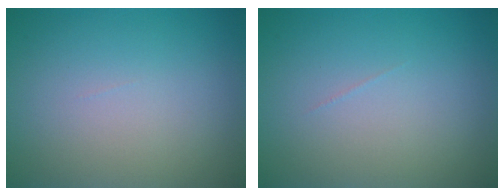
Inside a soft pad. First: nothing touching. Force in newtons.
{"total": 0.0}